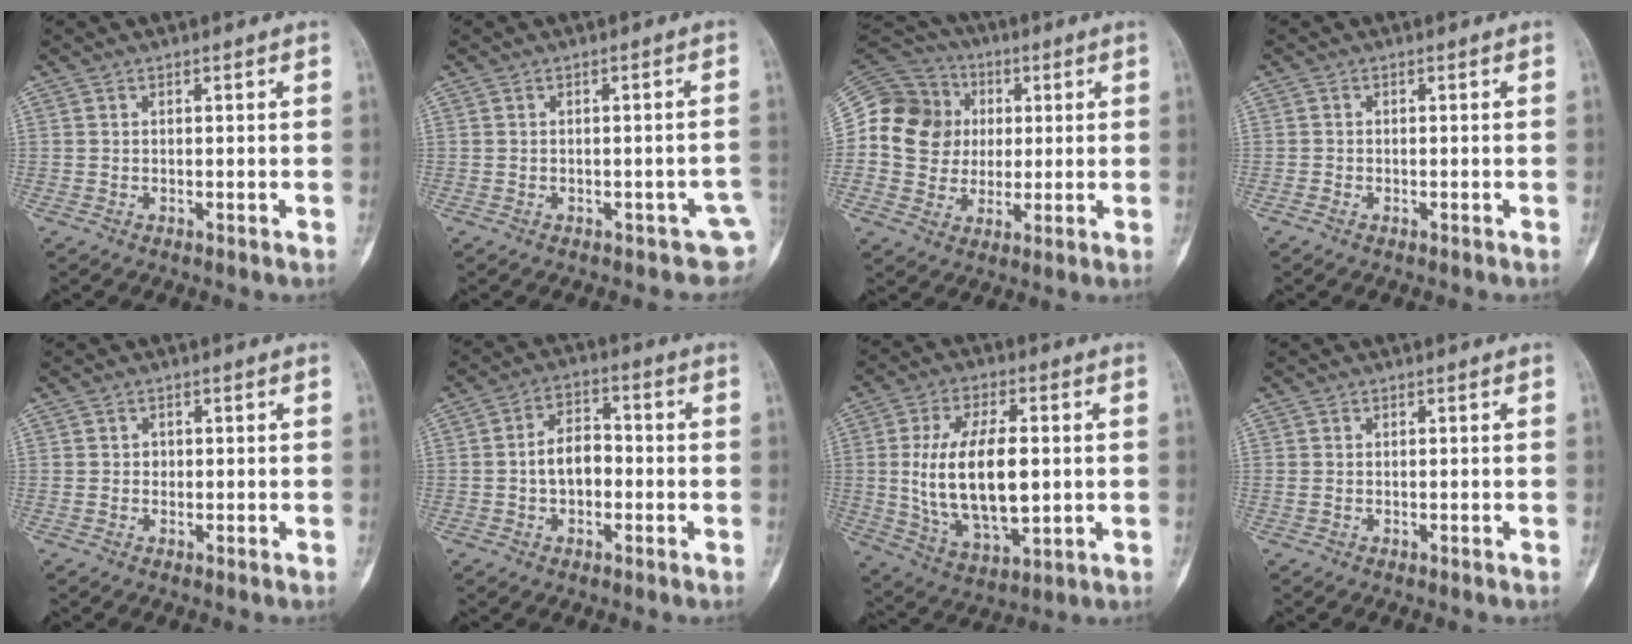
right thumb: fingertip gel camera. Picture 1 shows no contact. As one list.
[{"total": 4.0, "force": [-1.6, 2.3, 2.9], "torque": [-0.013, 0.011, -0.018]}, {"total": 16.5, "force": [1.6, 15.2, 6.2], "torque": [-0.092, 0.031, 0.031]}, {"total": 0.6, "force": [-0.4, 0.3, 0.3], "torque": [-0.009, 0.000, -0.011]}, {"total": 1.0, "force": [0.0, 1.0, 0.4], "torque": [-0.003, 0.002, 0.001]}, {"total": 7.3, "force": [-0.9, 4.8, 5.4], "torque": [-0.076, 0.026, -0.021]}, {"total": 17.8, "force": [0.7, 8.8, 15.4], "torque": [-0.272, -0.007, 0.025]}, {"total": 0.5, "force": [0.0, 0.4, 0.3], "torque": [-0.012, 0.002, 0.002]}]